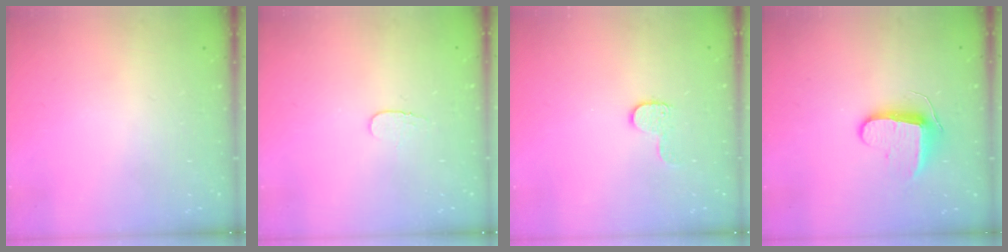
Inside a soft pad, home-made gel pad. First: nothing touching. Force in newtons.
{"total": 3.9, "press": 3.9, "slide": 0.4}
{"total": 7.4, "press": 7.4, "slide": 0.4}
{"total": 9.1, "press": 9.1, "slide": 0.3}